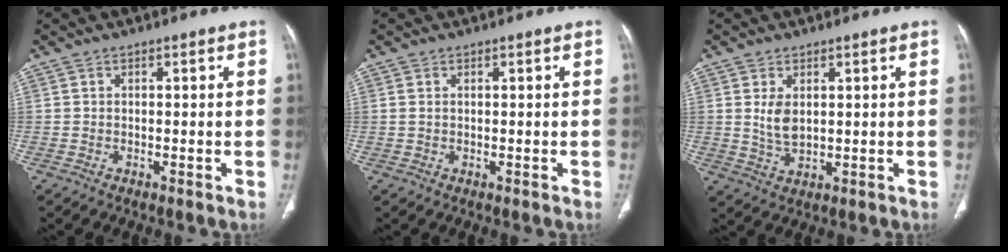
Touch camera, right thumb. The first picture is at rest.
{"total": 0.9, "force": [0.2, 0.6, 0.7], "torque": [-0.021, 0.006, 0.009]}
{"total": 4.6, "force": [1.0, 2.6, 3.6], "torque": [-0.069, -0.011, 0.030]}